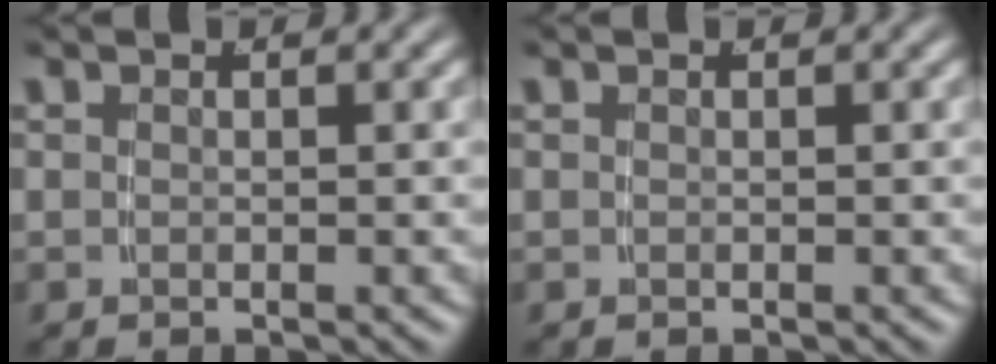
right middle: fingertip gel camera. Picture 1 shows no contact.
{"total": 0.0}